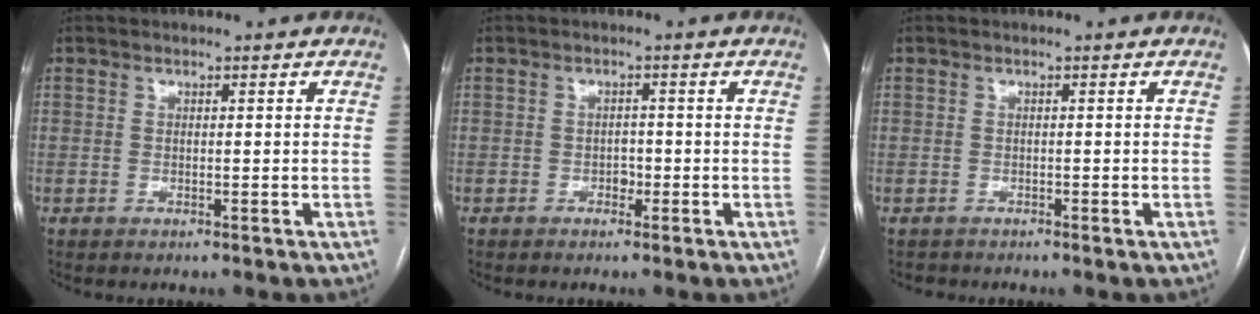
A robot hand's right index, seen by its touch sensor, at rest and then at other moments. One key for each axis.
{"total": 1.5, "fx": -0.8, "fy": 1.0, "fz": 0.8, "tx": -0.008, "ty": 0.006, "tz": -0.013}
{"total": 0.9, "fx": -0.8, "fy": 0.4, "fz": -0.4, "tx": -0.002, "ty": -0.001, "tz": -0.015}